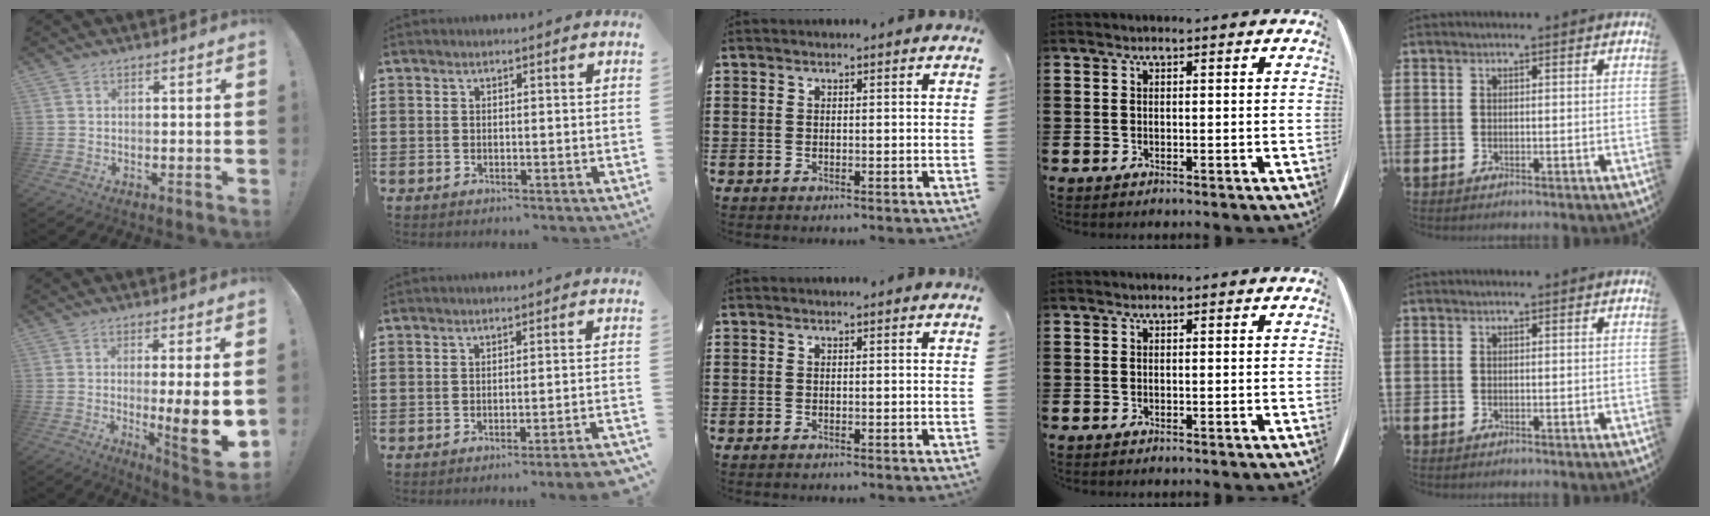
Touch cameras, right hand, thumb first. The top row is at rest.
{"thumb": {"total": 12.5, "force": [-1.0, 1.4, 12.4], "torque": [-0.164, -0.017, -0.008]}, "index": {"total": 2.6, "force": [-2.2, -0.6, 1.4], "torque": [-0.023, -0.007, -0.043]}}